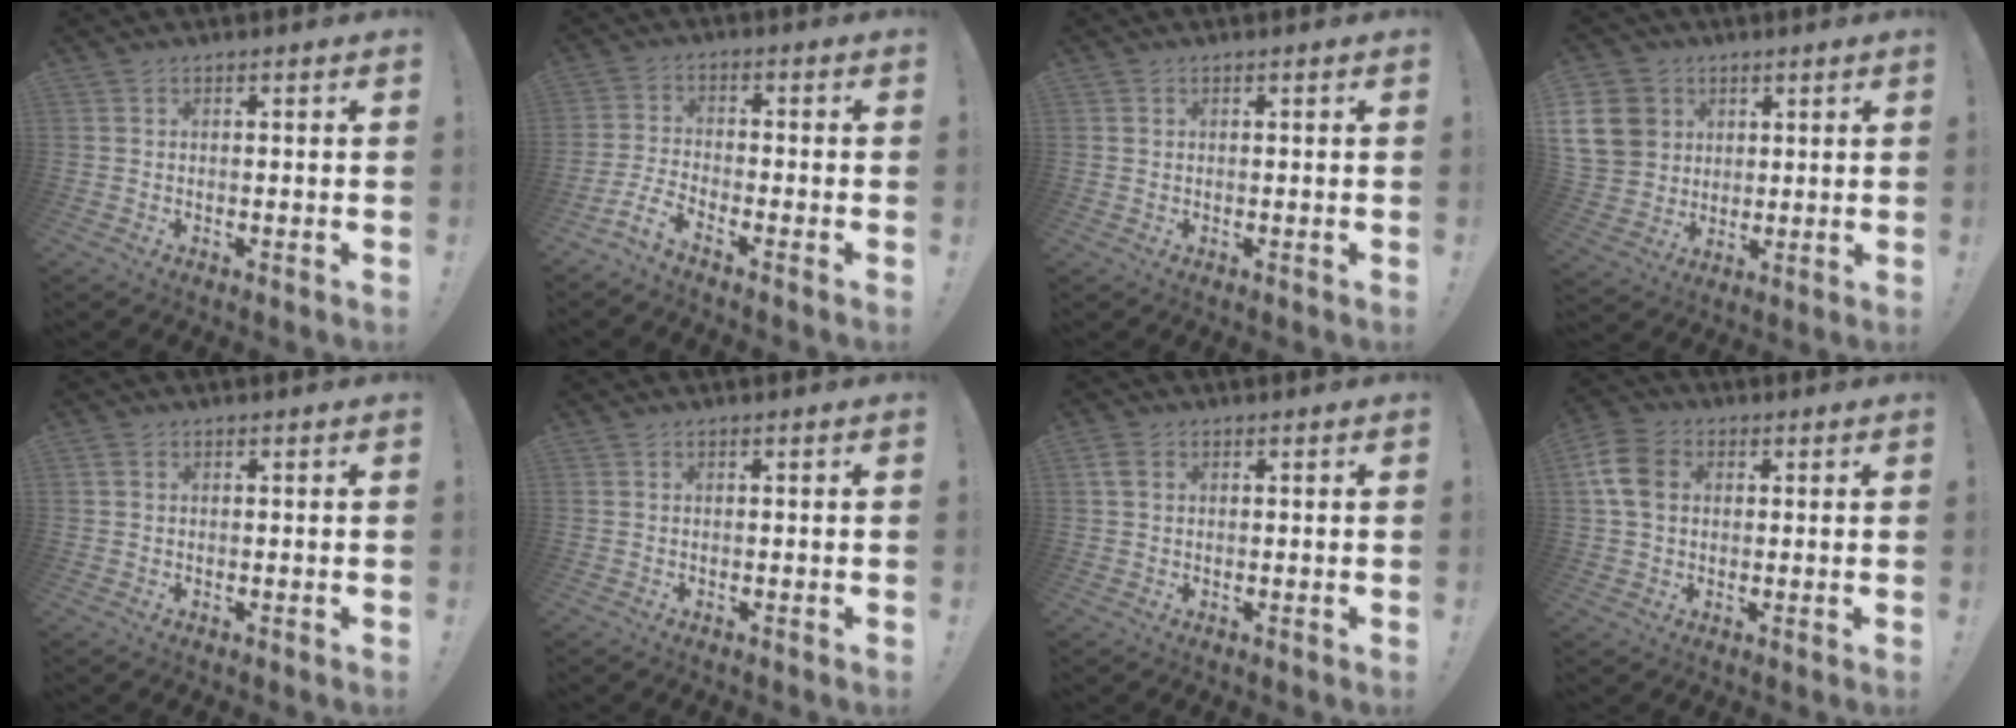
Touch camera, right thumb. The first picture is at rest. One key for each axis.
{"total": 5.4, "fx": -4.0, "fy": 1.6, "fz": 3.2, "tx": -0.075, "ty": -0.004, "tz": -0.076}
{"total": 0.0}
{"total": 14.3, "fx": 3.8, "fy": 12.3, "fz": 6.1, "tx": -0.104, "ty": -0.009, "tz": 0.081}
{"total": 1.0, "fx": 0.3, "fy": 0.8, "fz": 0.5, "tx": -0.011, "ty": 0.004, "tz": 0.006}
{"total": 0.0}
{"total": 3.2, "fx": 1.1, "fy": 2.2, "fz": 2.0, "tx": -0.031, "ty": 0.003, "tz": 0.021}
{"total": 10.4, "fx": 2.2, "fy": 7.8, "fz": 6.5, "tx": -0.127, "ty": 0.008, "tz": 0.046}